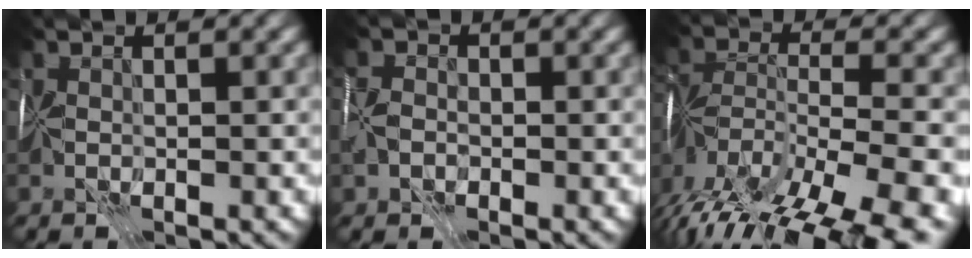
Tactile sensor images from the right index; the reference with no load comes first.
{"total": 1.6, "force": [-0.5, 1.4, 0.6], "torque": [-0.009, 0.007, -0.016]}
{"total": 18.4, "force": [-13.0, 7.8, 10.5], "torque": [-0.195, -0.028, -0.176]}